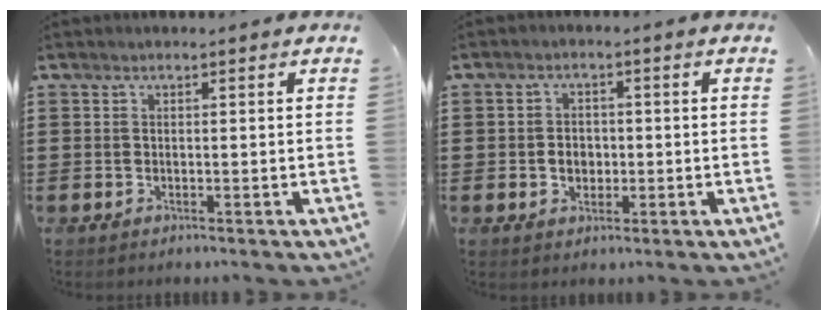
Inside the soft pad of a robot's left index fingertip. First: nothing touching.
{"total": 2.8, "force": [-0.4, 2.2, 1.7], "torque": [-0.029, 0.001, -0.012]}